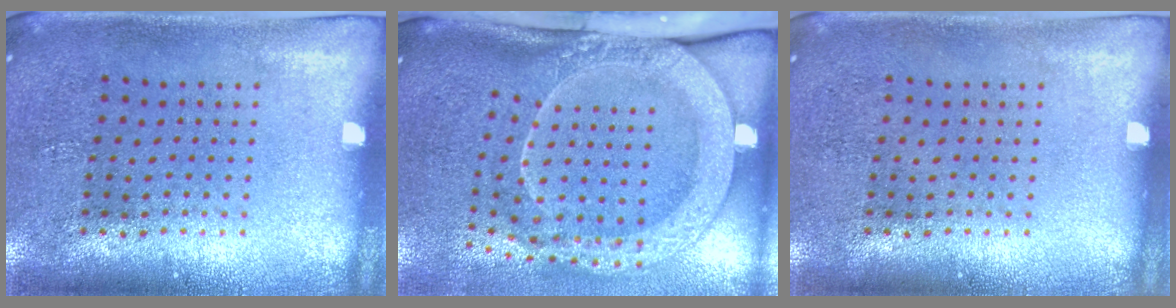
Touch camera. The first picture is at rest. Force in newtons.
{"total": 3.0, "press": 2.1, "slide": 2.1}
{"total": 0.0}